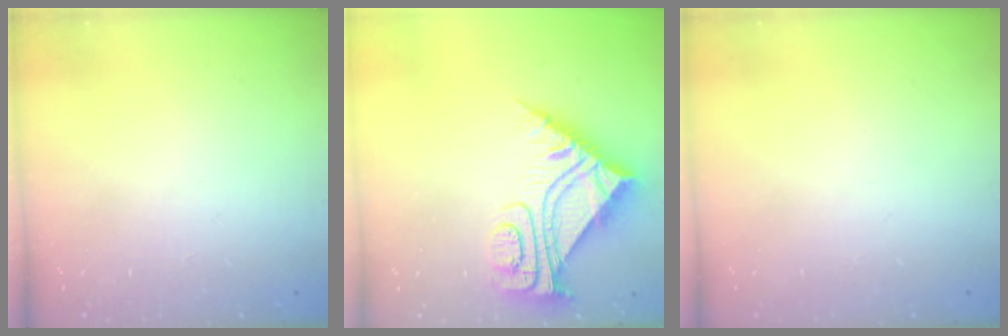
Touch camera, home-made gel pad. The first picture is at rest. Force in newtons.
{"total": 10.7, "press": 10.7, "slide": 1.0}
{"total": 0.0}